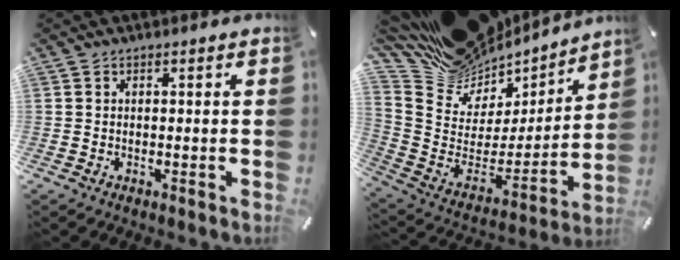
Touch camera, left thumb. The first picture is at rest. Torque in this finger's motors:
{"motor_torque": [2.23, -0.41, 0.48, -2.29, 0.06]}